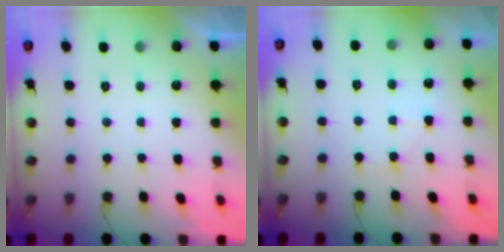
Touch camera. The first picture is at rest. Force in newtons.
{"total": 5.0, "press": 5.0, "slide": 0.6}